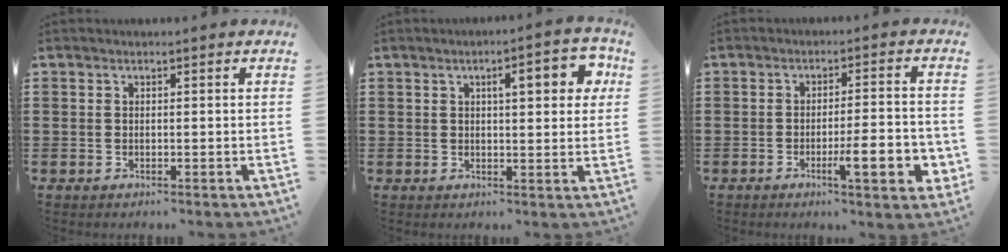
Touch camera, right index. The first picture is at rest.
{"total": 5.9, "force": [1.9, 1.9, 5.3], "torque": [-0.074, -0.001, 0.021]}
{"total": 8.3, "force": [-2.7, 1.6, 7.7], "torque": [-0.110, -0.005, -0.039]}